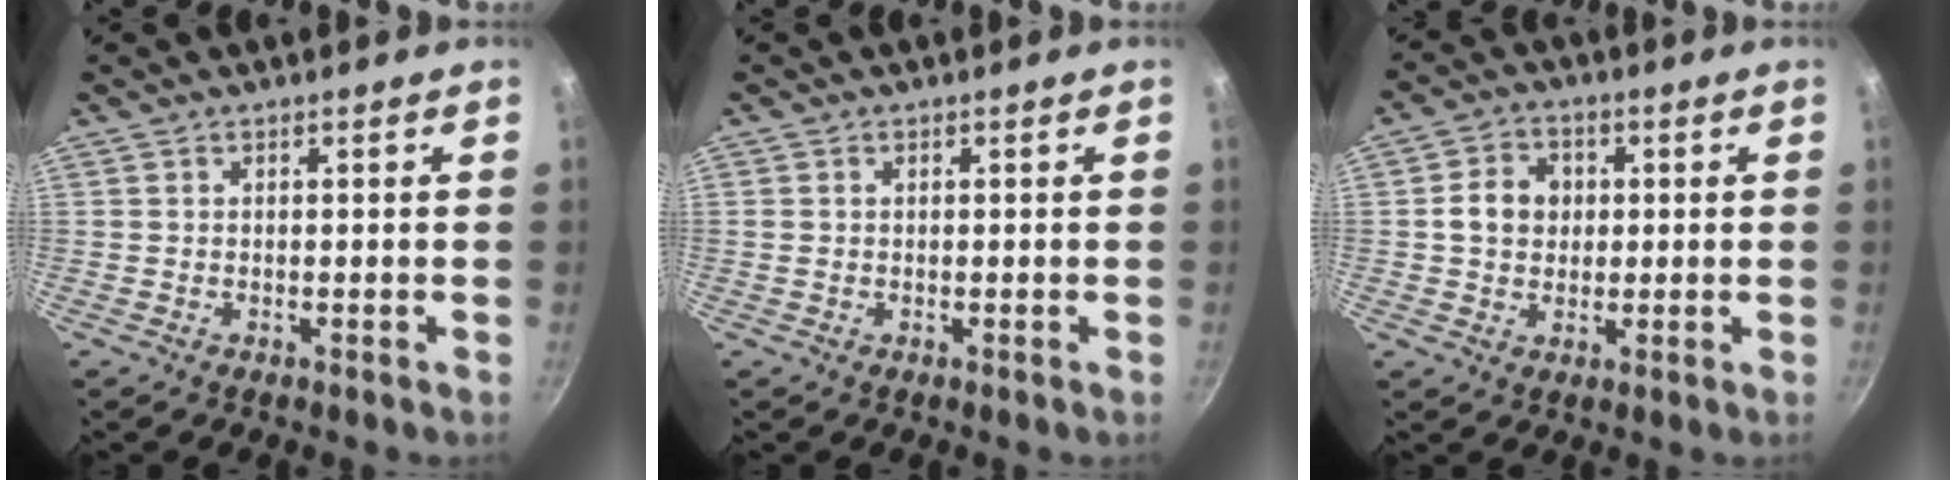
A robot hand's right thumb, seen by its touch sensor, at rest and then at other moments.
{"total": 0.8, "force": [0.1, 0.6, 0.4], "torque": [-0.007, 0.003, 0.001]}
{"total": 7.0, "force": [0.7, 6.0, 3.6], "torque": [-0.038, 0.009, 0.003]}